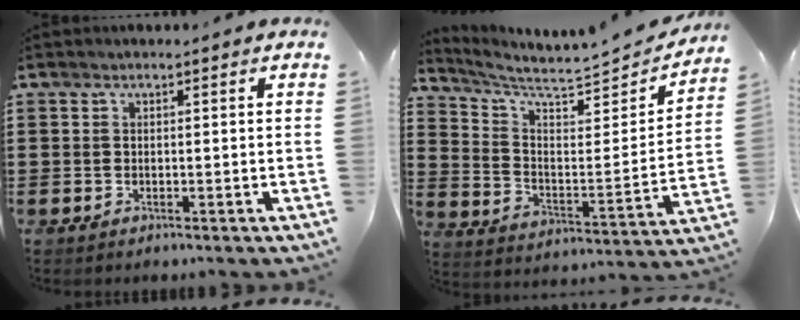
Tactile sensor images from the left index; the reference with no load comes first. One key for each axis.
{"total": 5.5, "fx": 4.8, "fy": 0.5, "fz": 2.6, "tx": -0.075, "ty": -0.048, "tz": 0.076}